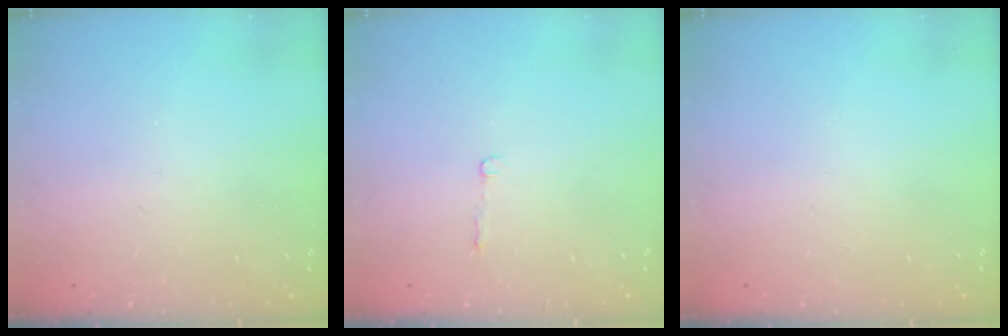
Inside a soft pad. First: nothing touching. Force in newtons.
{"total": 2.2, "press": 2.2, "slide": 0.4}
{"total": 0.0}